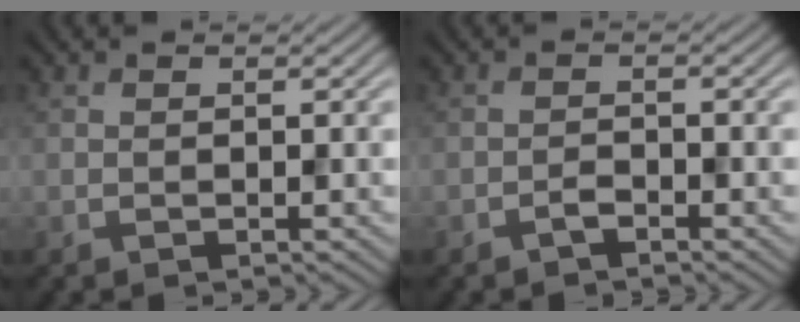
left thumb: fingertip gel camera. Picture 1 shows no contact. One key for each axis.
{"total": 1.3, "fx": -1.0, "fy": 0.4, "fz": 0.7, "tx": -0.013, "ty": 0.004, "tz": -0.022}